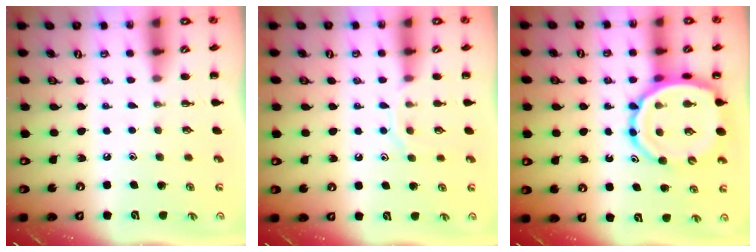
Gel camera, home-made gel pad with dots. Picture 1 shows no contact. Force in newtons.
{"total": 7.6, "press": 7.6, "slide": 0.7}
{"total": 14.6, "press": 14.2, "slide": 3.5}